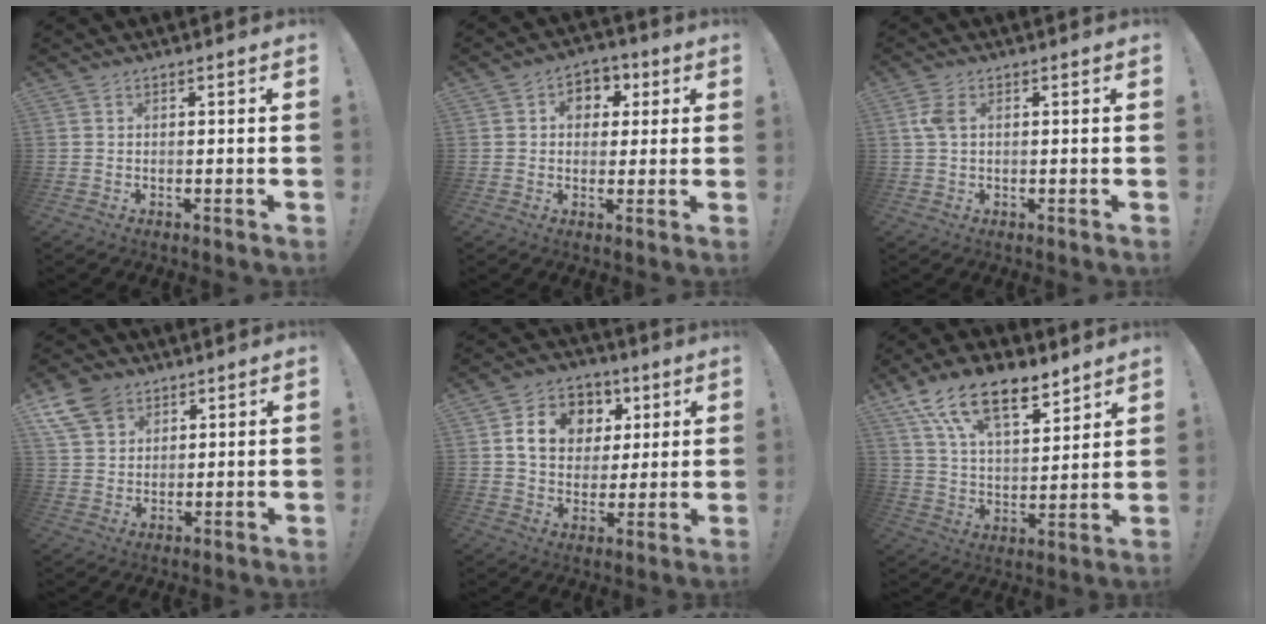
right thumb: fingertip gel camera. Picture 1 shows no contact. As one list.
[{"total": 6.9, "force": [1.7, 5.7, 3.4], "torque": [-0.044, 0.002, 0.031]}, {"total": 3.5, "force": [1.0, 1.9, 2.9], "torque": [-0.061, 0.002, 0.014]}, {"total": 9.7, "force": [6.0, 6.6, 3.8], "torque": [-0.082, -0.028, 0.121]}, {"total": 13.7, "force": [4.8, 10.8, 6.9], "torque": [-0.104, -0.011, 0.094]}, {"total": 17.0, "force": [11.5, 7.4, 10.1], "torque": [-0.182, -0.069, 0.208]}]